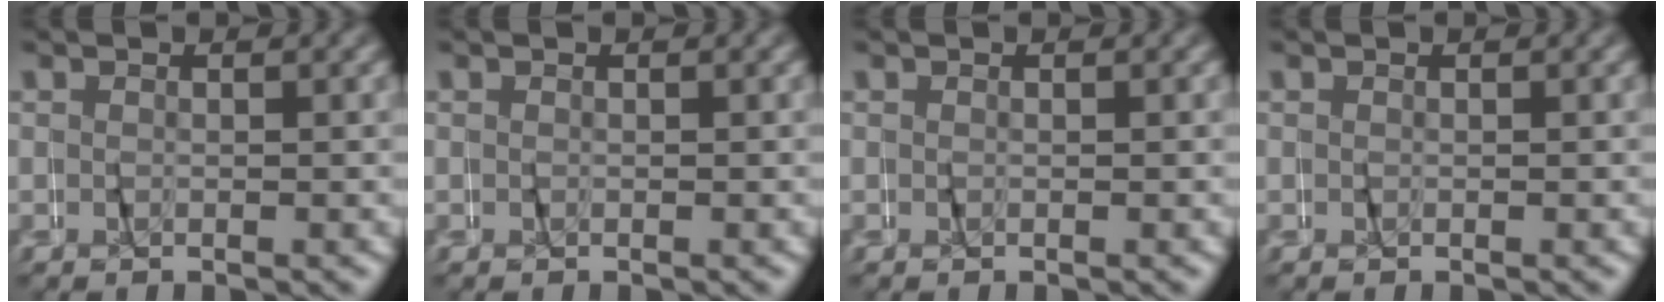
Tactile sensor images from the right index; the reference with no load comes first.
{"total": 0.0}
{"total": 0.0}
{"total": 0.0}